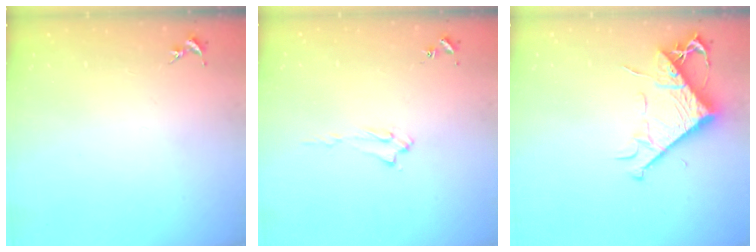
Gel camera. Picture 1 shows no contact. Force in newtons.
{"total": 1.9, "press": 1.8, "slide": 0.4}
{"total": 8.5, "press": 8.4, "slide": 1.1}